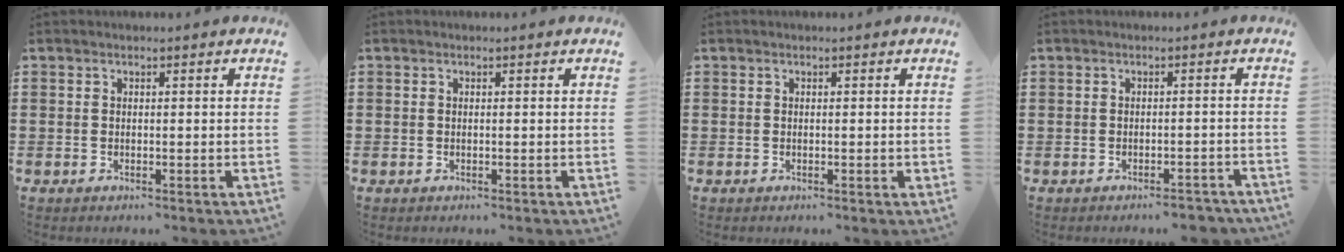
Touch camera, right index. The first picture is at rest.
{"total": 0.0}
{"total": 0.6, "force": [-0.1, 0.1, 0.6], "torque": [-0.010, -0.003, -0.001]}
{"total": 2.3, "force": [-2.2, 0.5, 0.2], "torque": [-0.009, 0.002, -0.047]}